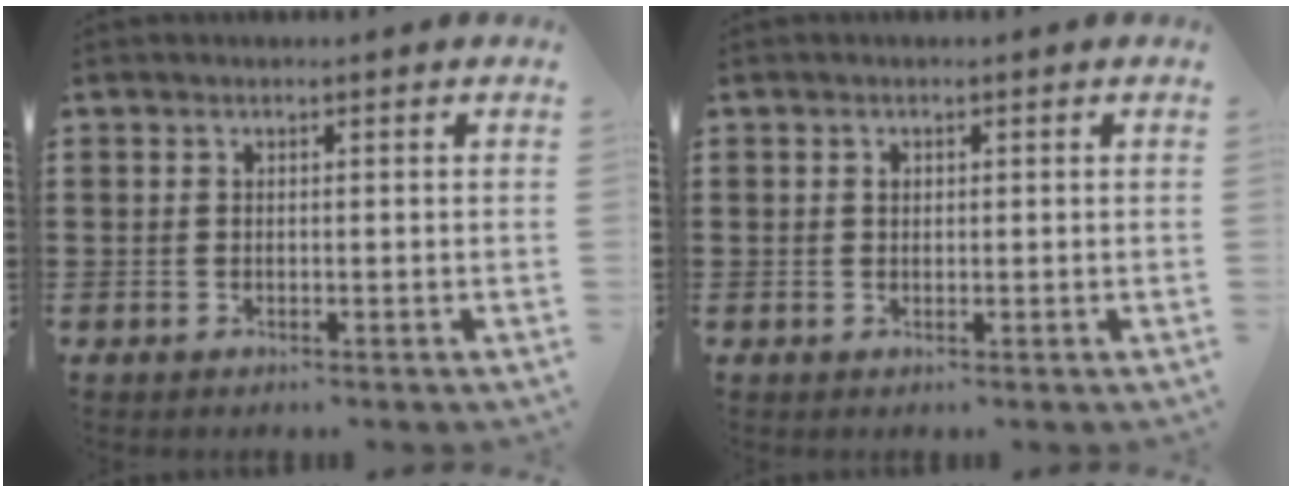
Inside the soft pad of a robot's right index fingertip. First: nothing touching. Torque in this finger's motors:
{"motor_torque": [0.13, -0.03, 0.02, 0.02]}